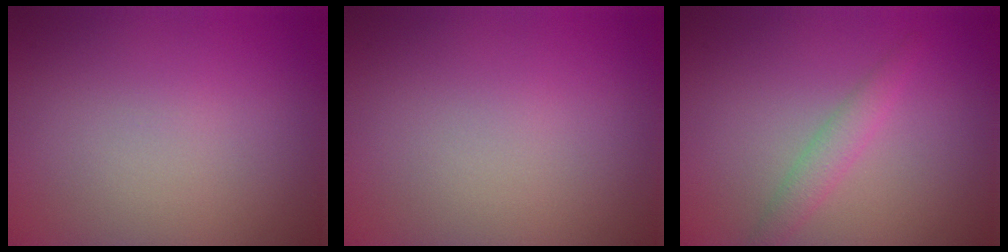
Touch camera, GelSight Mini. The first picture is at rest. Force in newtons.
{"total": 0.0}
{"total": 1.9, "press": 1.9, "slide": 0.0}